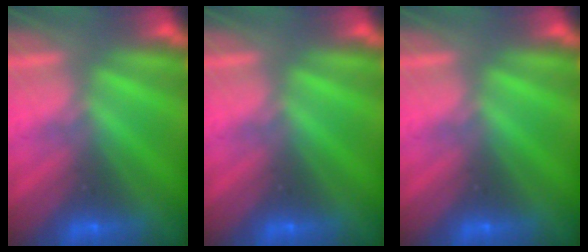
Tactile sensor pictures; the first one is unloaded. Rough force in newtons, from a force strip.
{"total": 0.0}
{"total": 0.0}